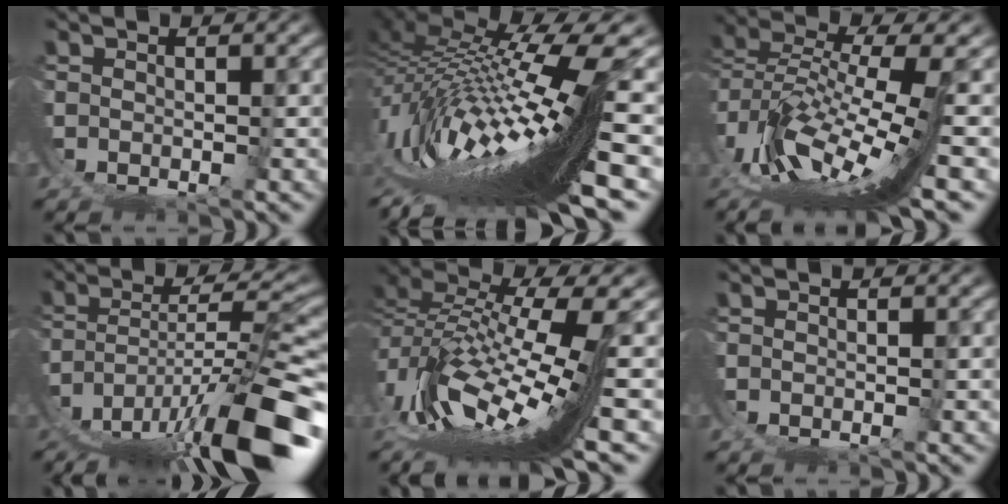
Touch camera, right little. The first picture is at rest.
{"total": 16.1, "force": [-0.9, 4.6, 15.4], "torque": [-0.256, -0.005, 0.005]}
{"total": 7.2, "force": [-0.7, 1.8, 6.9], "torque": [-0.125, -0.006, -0.005]}
{"total": 10.0, "force": [-4.3, 2.8, 8.6], "torque": [-0.138, -0.015, -0.041]}
{"total": 10.8, "force": [-0.5, 3.9, 10.1], "torque": [-0.185, -0.015, 0.005]}
{"total": 0.0}